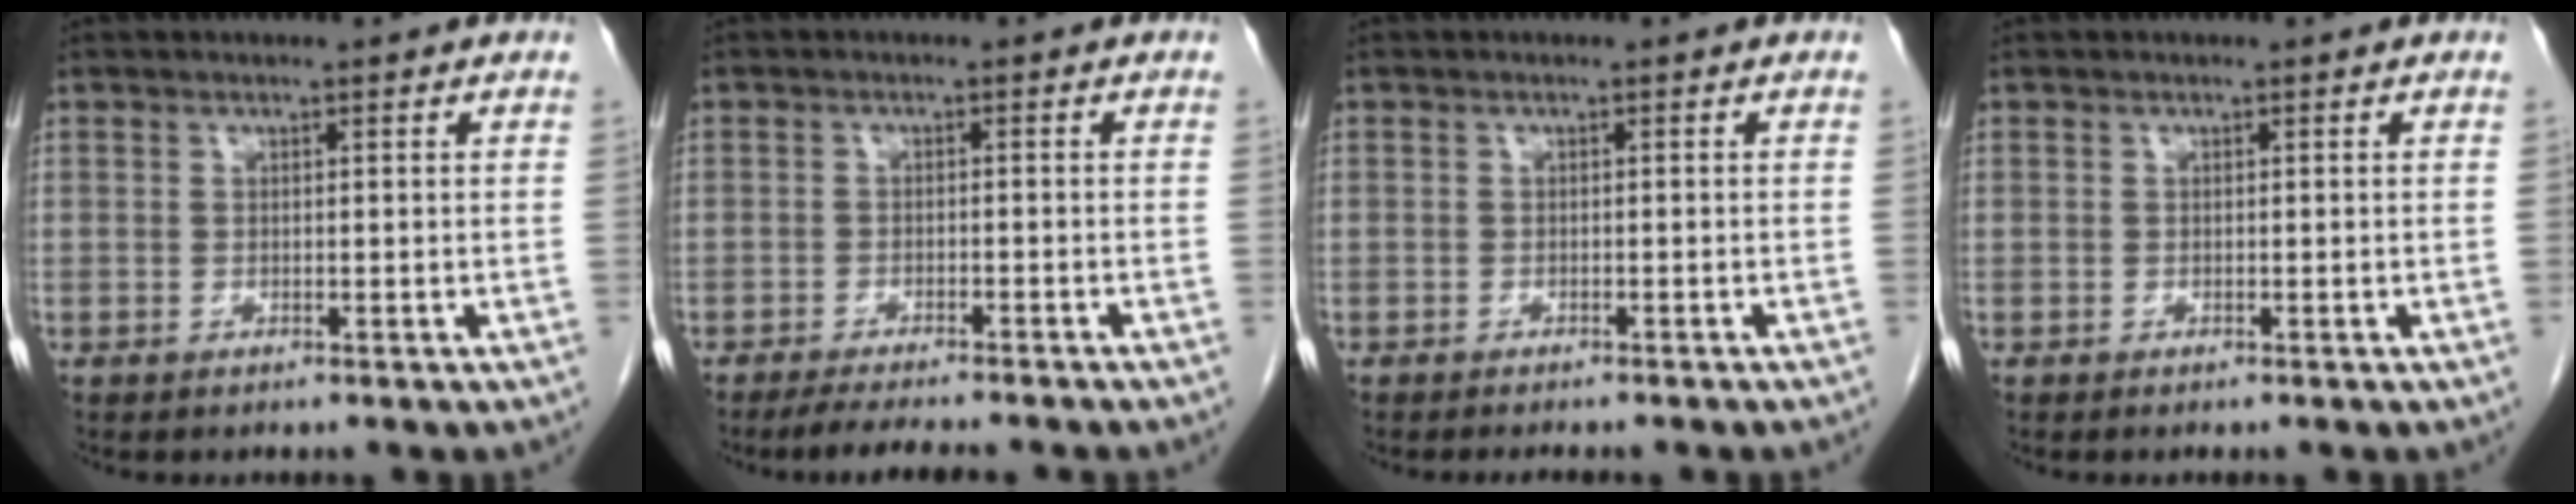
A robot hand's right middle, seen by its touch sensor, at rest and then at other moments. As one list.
[{"total": 7.5, "force": [-6.5, 0.5, 3.7], "torque": [-0.050, -0.013, -0.096]}, {"total": 4.9, "force": [-4.3, 0.8, 2.2], "torque": [-0.026, -0.006, -0.050]}, {"total": 0.0}]